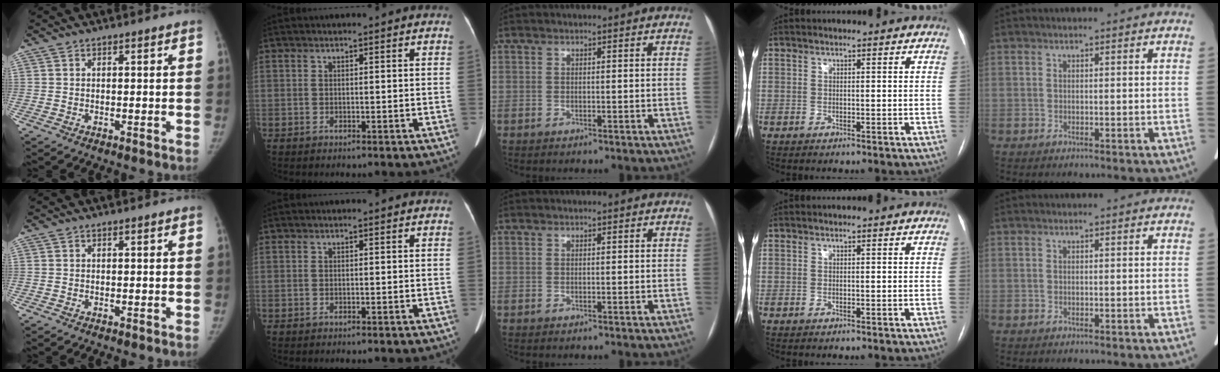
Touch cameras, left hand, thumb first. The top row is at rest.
{}